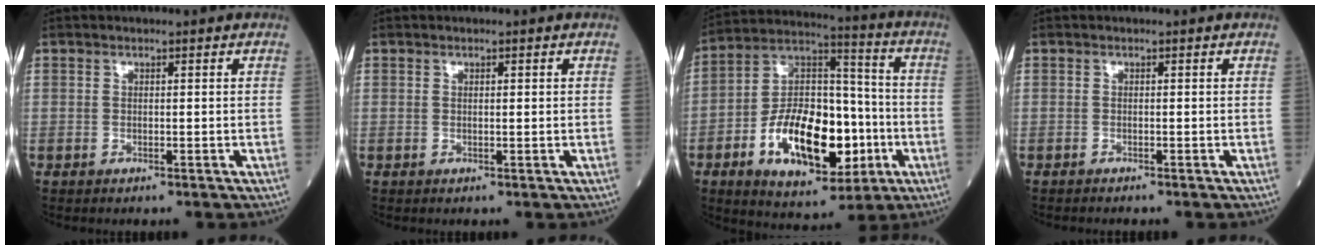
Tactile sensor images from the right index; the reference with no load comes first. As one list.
[{"total": 0.6, "force": [0.1, 0.1, 0.5], "torque": [-0.012, 0.000, 0.002]}, {"total": 19.4, "force": [-5.6, 9.1, 16.1], "torque": [-0.289, 0.015, -0.083]}, {"total": 0.9, "force": [-0.8, -0.2, 0.3], "torque": [-0.003, 0.001, -0.014]}]